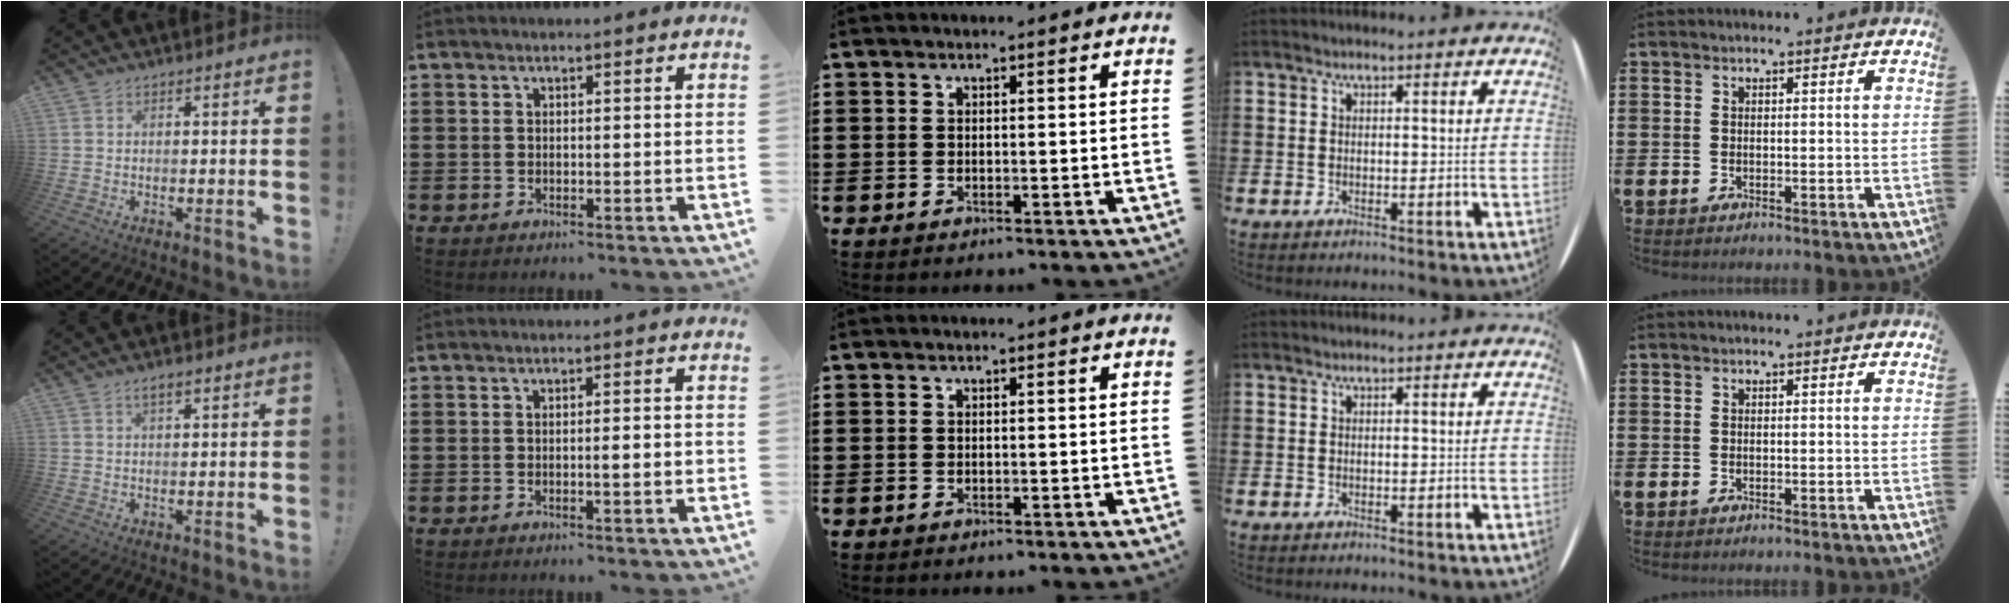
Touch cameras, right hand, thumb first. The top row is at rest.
{"thumb": {"total": 2.7, "force": [1.5, 1.0, 2.0], "torque": [-0.038, 0.001, 0.026]}, "index": {"total": 1.7, "force": [-0.3, 0.2, 1.7], "torque": [-0.029, -0.004, -0.005]}}